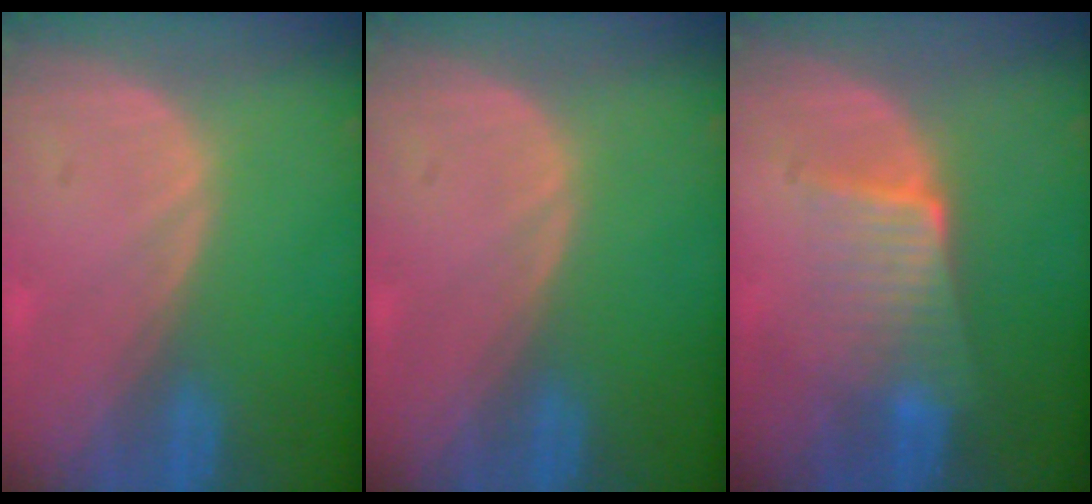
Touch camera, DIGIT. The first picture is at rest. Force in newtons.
{"total": 0.0}
{"total": 6.5, "press": 5.6, "slide": 3.2}